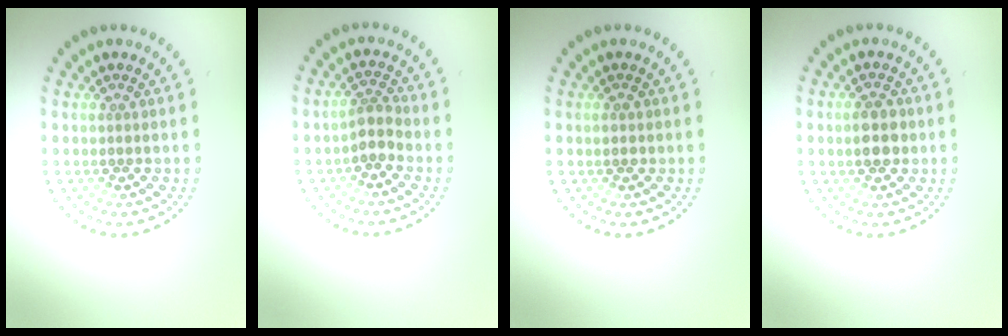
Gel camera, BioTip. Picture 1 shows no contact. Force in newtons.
{"total": 1.9, "press": 1.6, "slide": 1.0}
{"total": 1.0, "press": 1.0, "slide": 0.3}
{"total": 2.9, "press": 2.9, "slide": 0.1}